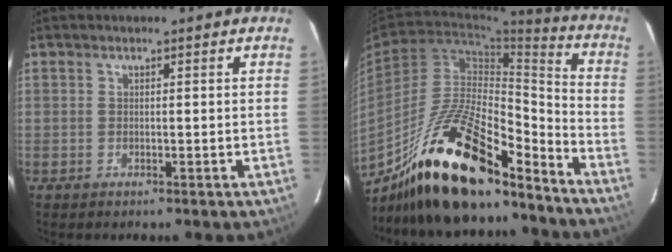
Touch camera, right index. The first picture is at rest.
{"total": 21.7, "force": [-16.5, 5.3, 12.9], "torque": [-0.225, 0.007, -0.290]}